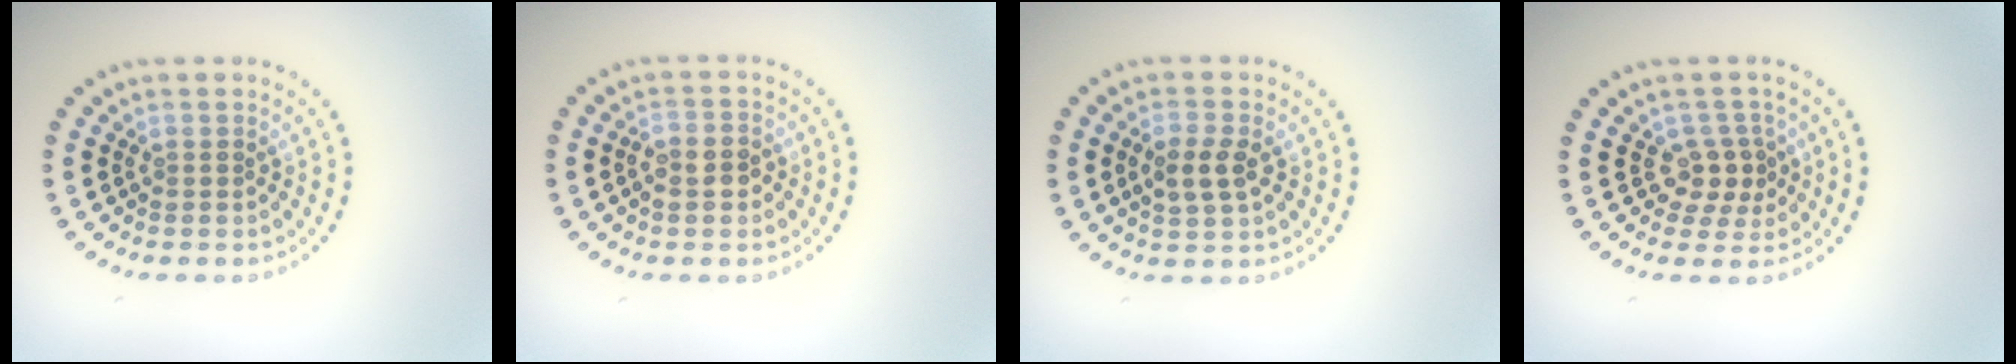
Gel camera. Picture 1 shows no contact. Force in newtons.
{"total": 2.2, "press": 2.1, "slide": 0.7}
{"total": 2.5, "press": 2.5, "slide": 0.3}
{"total": 2.3, "press": 1.9, "slide": 1.3}